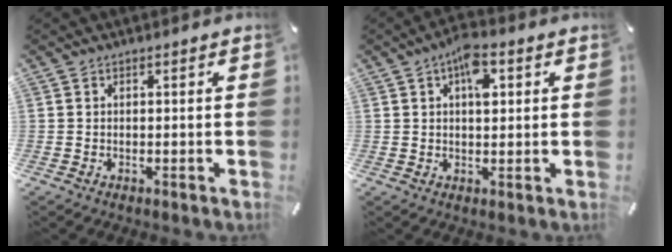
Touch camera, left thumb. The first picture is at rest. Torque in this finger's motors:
{"motor_torque": [1.01, 0.98, 0.95, -0.53, 0.12]}